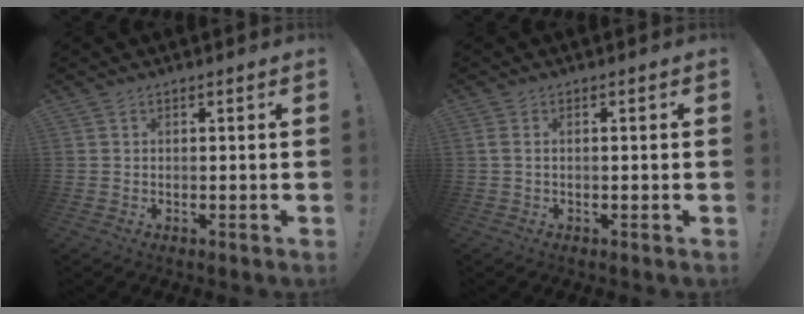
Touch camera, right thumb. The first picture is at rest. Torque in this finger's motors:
{"motor_torque": [0.01, -0.08, -0.08, 0.04, 0.04]}